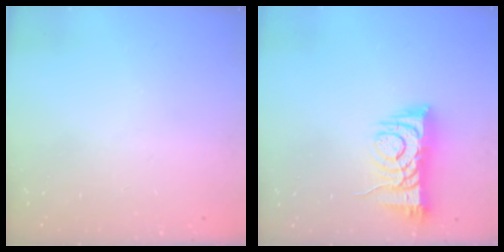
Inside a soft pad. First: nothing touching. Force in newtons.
{"total": 8.3, "press": 8.2, "slide": 1.3}